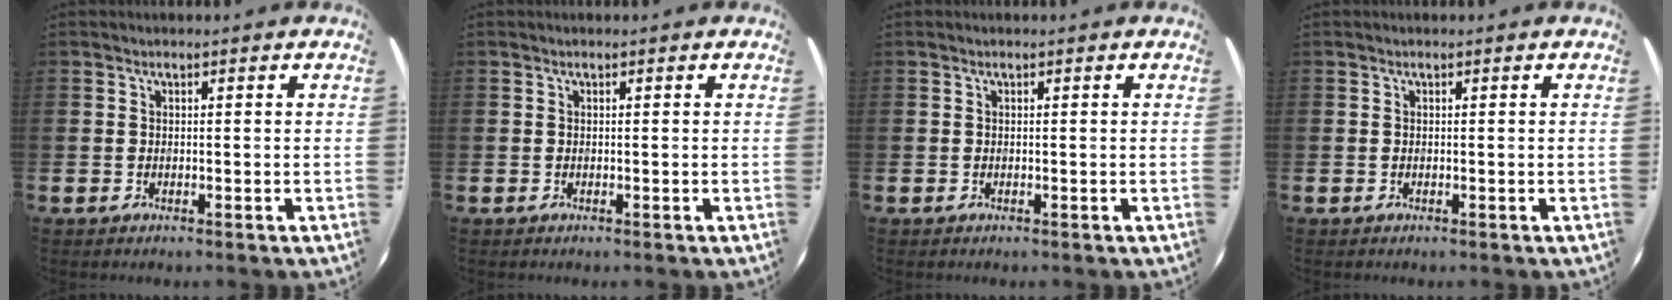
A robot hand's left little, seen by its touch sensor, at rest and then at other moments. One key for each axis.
{"total": 0.0}
{"total": 0.0}
{"total": 0.0}